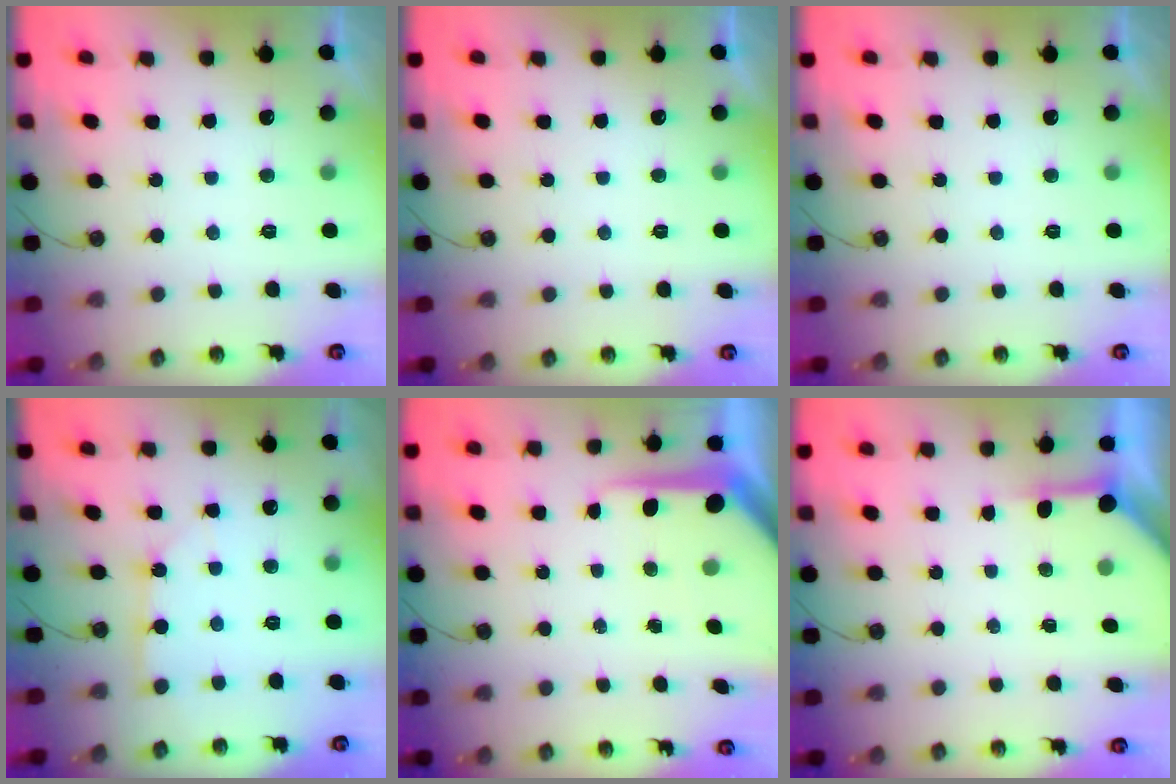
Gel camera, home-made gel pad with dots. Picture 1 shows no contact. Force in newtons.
{"total": 0.0}
{"total": 0.0}
{"total": 3.7, "press": 3.7, "slide": 0.2}
{"total": 8.1, "press": 8.1, "slide": 0.7}
{"total": 3.9, "press": 3.8, "slide": 0.4}